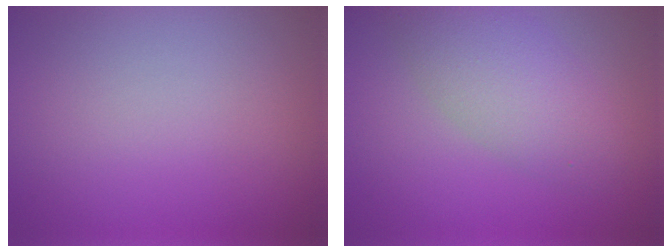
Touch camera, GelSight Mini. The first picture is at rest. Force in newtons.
{"total": 4.8, "press": 4.8, "slide": 0.1}